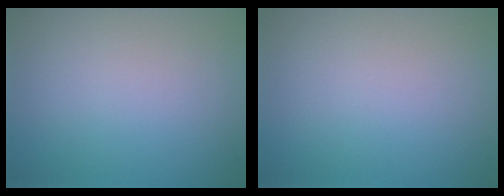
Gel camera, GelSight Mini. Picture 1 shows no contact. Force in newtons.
{"total": 0.0}